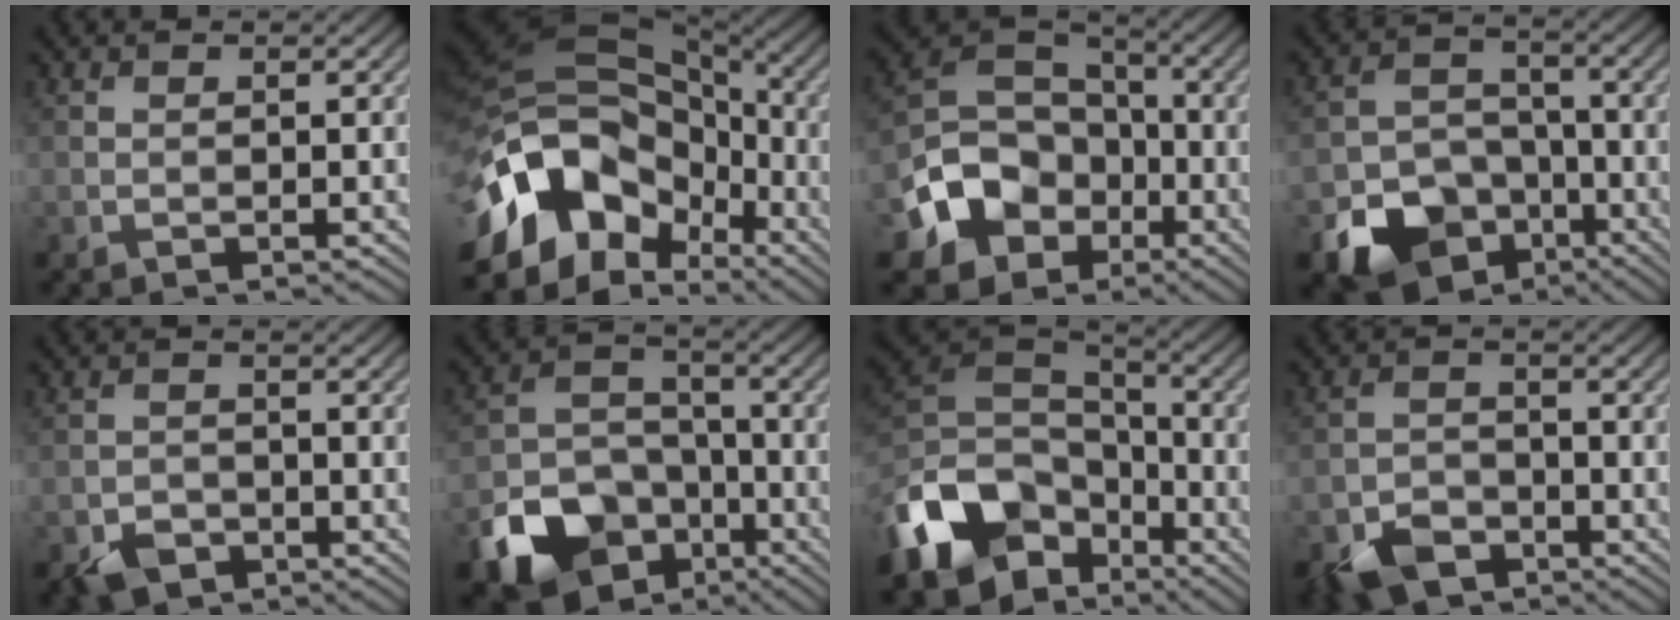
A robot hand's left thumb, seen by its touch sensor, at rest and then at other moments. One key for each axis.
{"total": 16.9, "fx": -6.4, "fy": 11.9, "fz": 10.2, "tx": -0.227, "ty": -0.025, "tz": -0.119}
{"total": 12.3, "fx": -4.8, "fy": 9.7, "fz": 5.9, "tx": -0.148, "ty": -0.031, "tz": -0.098}
{"total": 12.6, "fx": -7.2, "fy": 8.8, "fz": 5.3, "tx": -0.112, "ty": -0.032, "tz": -0.122}
{"total": 3.2, "fx": -2.2, "fy": 2.0, "fz": 1.2, "tx": -0.022, "ty": -0.007, "tz": -0.047}
{"total": 13.7, "fx": -7.5, "fy": 9.4, "fz": 6.7, "tx": -0.156, "ty": -0.037, "tz": -0.136}
{"total": 15.3, "fx": -7.6, "fy": 10.3, "fz": 8.3, "tx": -0.221, "ty": -0.032, "tz": -0.135}
{"total": 5.4, "fx": -3.8, "fy": 3.2, "fz": 2.3, "tx": -0.049, "ty": -0.007, "tz": -0.077}